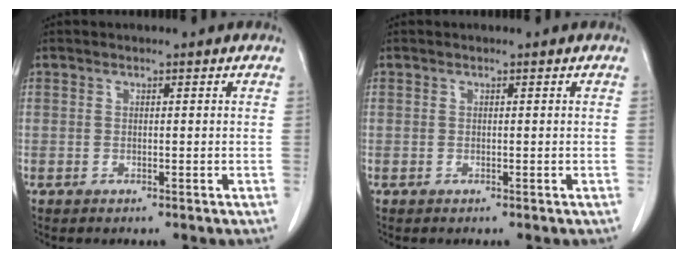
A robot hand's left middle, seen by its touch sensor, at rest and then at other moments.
{"total": 0.0}